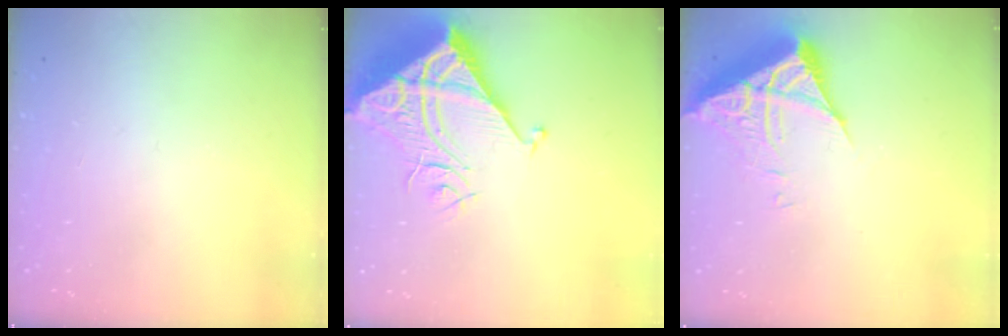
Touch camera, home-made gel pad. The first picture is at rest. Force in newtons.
{"total": 9.4, "press": 9.3, "slide": 1.0}
{"total": 7.2, "press": 7.2, "slide": 0.6}